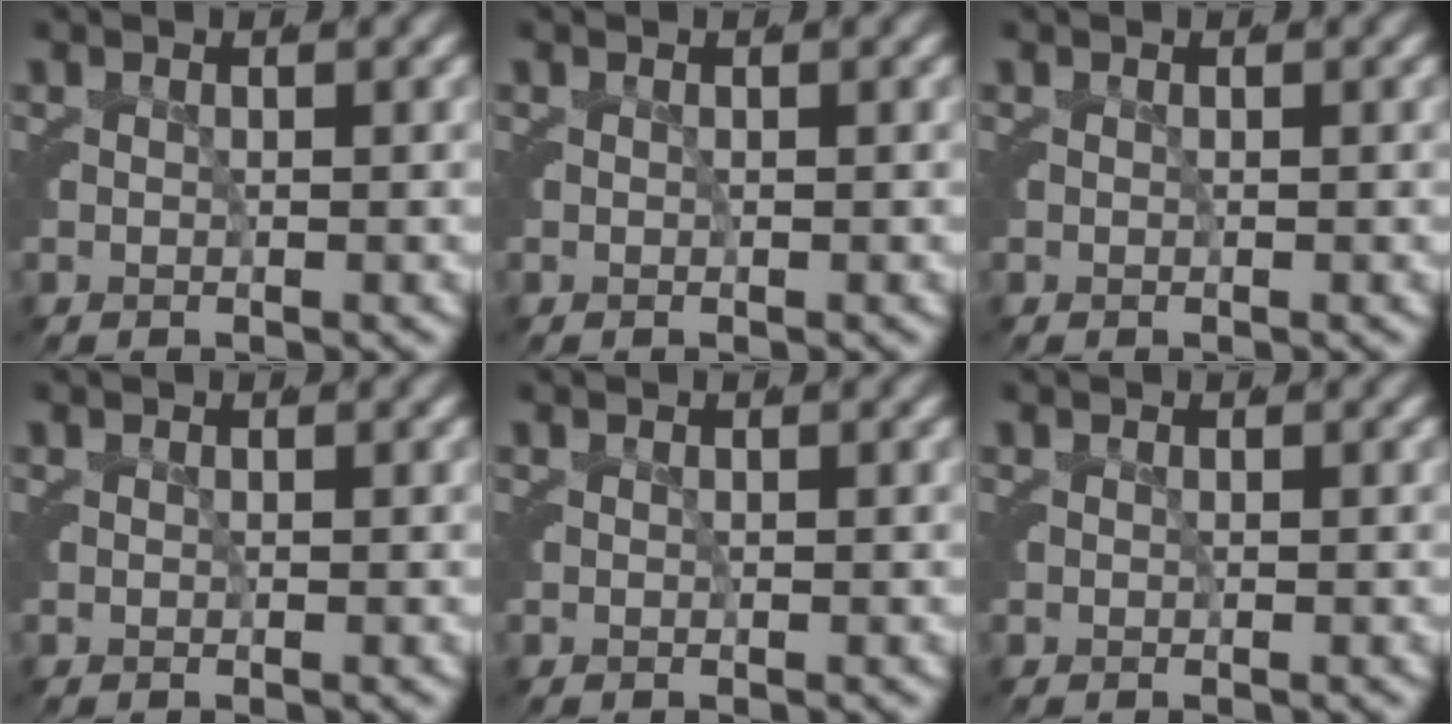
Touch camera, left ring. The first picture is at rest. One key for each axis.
{"total": 0.0}
{"total": 0.0}
{"total": 0.0}
{"total": 0.0}
{"total": 0.0}